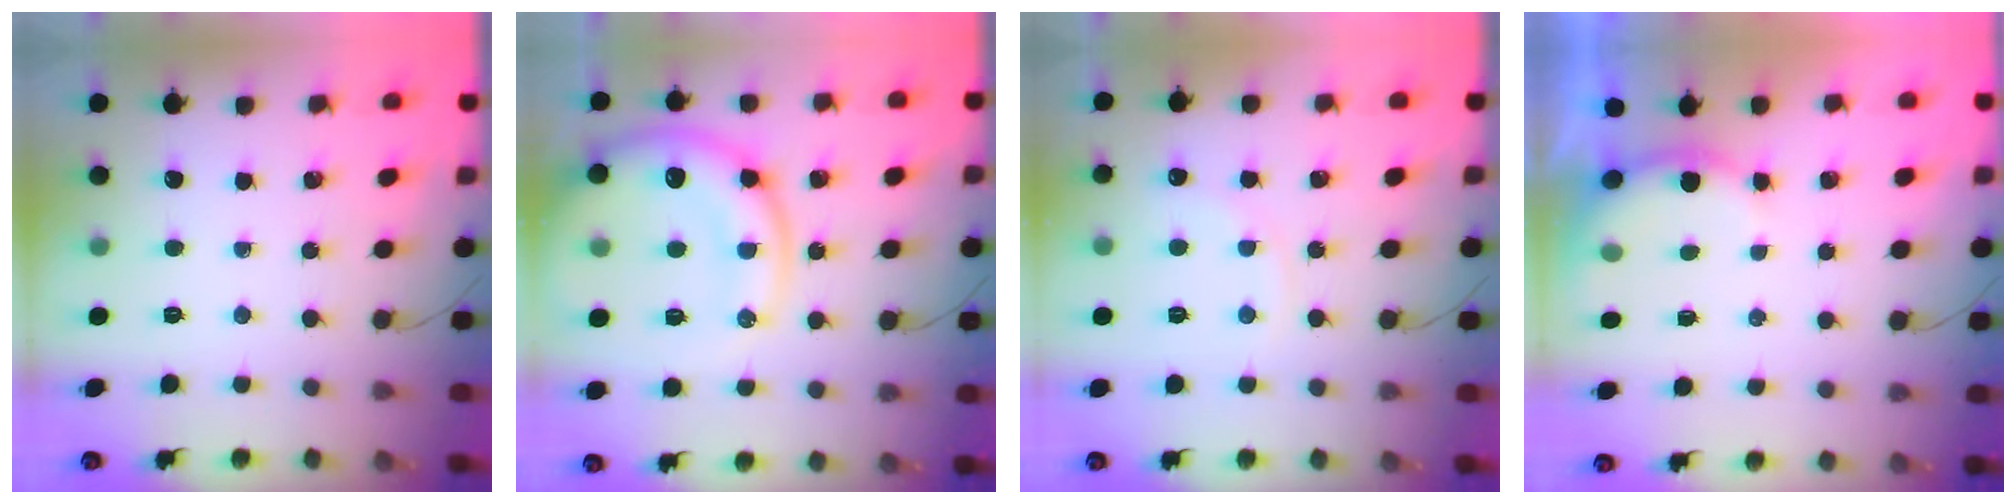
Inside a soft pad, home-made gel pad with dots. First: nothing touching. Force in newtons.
{"total": 18.2, "press": 17.9, "slide": 3.1}
{"total": 7.1, "press": 7.0, "slide": 1.4}
{"total": 5.2, "press": 5.2, "slide": 0.5}